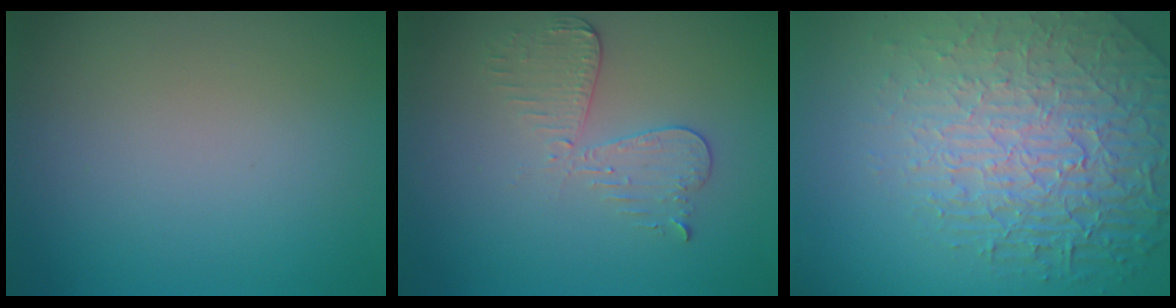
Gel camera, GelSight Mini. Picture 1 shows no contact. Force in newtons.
{"total": 2.9, "press": 2.7, "slide": 1.2}
{"total": 7.5, "press": 5.8, "slide": 4.8}